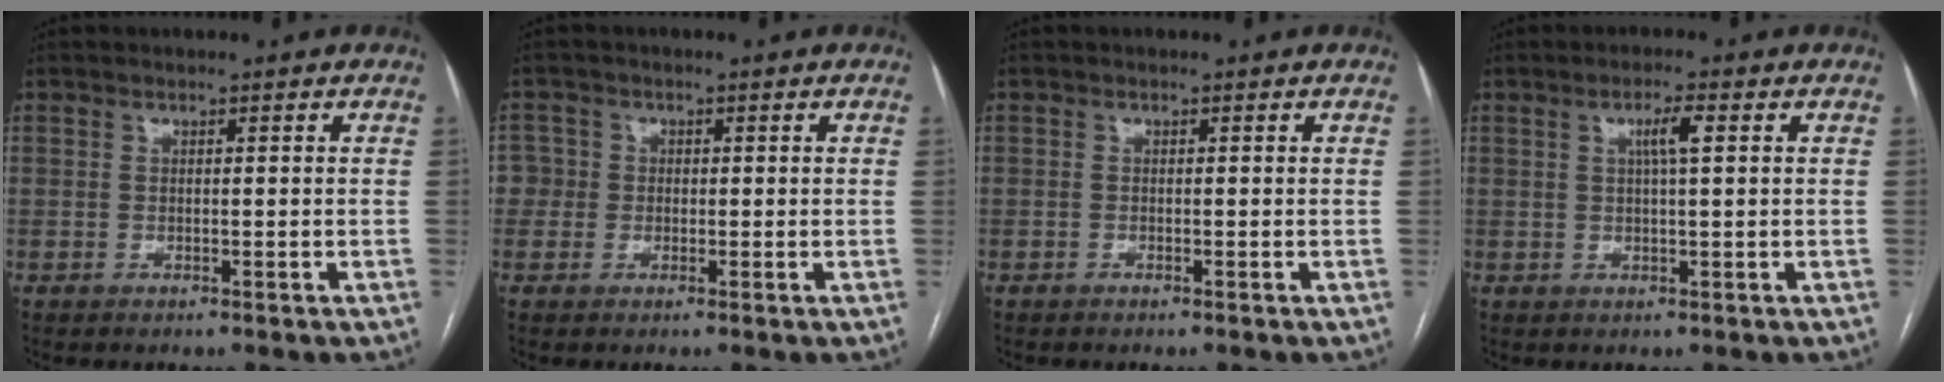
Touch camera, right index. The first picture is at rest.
{"total": 2.8, "force": [-0.2, 2.8, -0.1], "torque": [0.018, 0.016, -0.007]}
{"total": 0.0}
{"total": 3.2, "force": [1.0, 0.1, 3.0], "torque": [-0.054, 0.003, 0.016]}